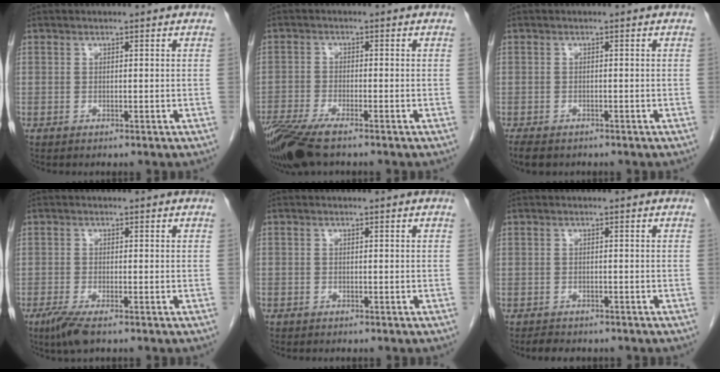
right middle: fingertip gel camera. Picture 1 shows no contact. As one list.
[{"total": 9.4, "force": [-7.0, 1.9, 6.0], "torque": [-0.115, -0.020, -0.126]}, {"total": 4.7, "force": [-3.7, 2.0, 2.1], "torque": [-0.036, -0.011, -0.055]}, {"total": 4.0, "force": [-2.7, 0.7, 2.9], "torque": [-0.061, -0.011, -0.050]}, {"total": 0.8, "force": [-0.6, 0.5, 0.1], "torque": [-0.010, 0.002, -0.011]}, {"total": 3.4, "force": [-2.9, 1.4, 1.1], "torque": [-0.026, -0.005, -0.037]}]